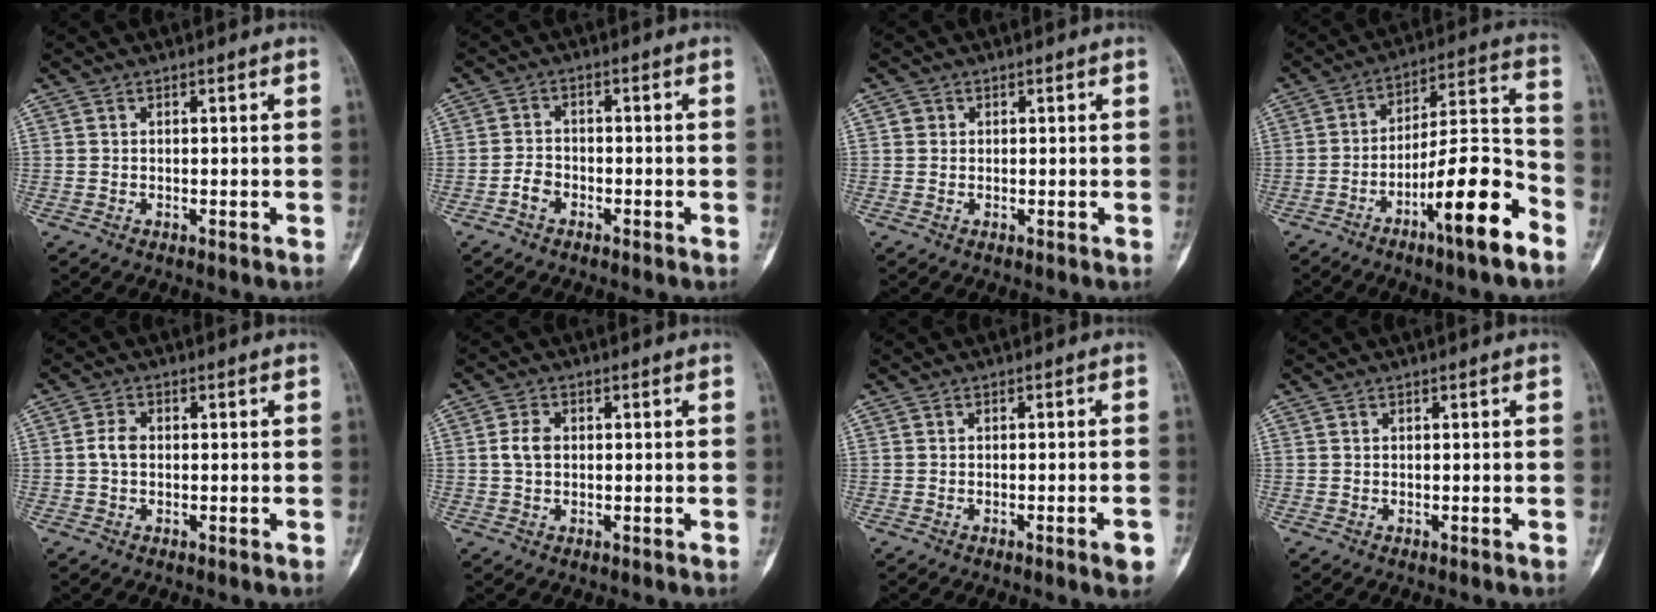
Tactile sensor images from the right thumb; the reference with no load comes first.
{"total": 2.8, "force": [-1.6, 1.9, 1.2], "torque": [-0.014, 0.014, -0.032]}
{"total": 1.0, "force": [0.2, 1.0, 0.2], "torque": [0.004, 0.003, 0.002]}
{"total": 16.1, "force": [-8.8, 2.8, 13.2], "torque": [-0.210, 0.066, -0.139]}
{"total": 2.8, "force": [-0.1, 1.9, 2.0], "torque": [-0.039, 0.006, -0.006]}
{"total": 3.2, "force": [0.2, 2.2, 2.3], "torque": [-0.046, 0.006, 0.002]}
{"total": 3.0, "force": [-1.4, 0.3, 2.6], "torque": [-0.033, 0.002, -0.019]}
{"total": 0.0}